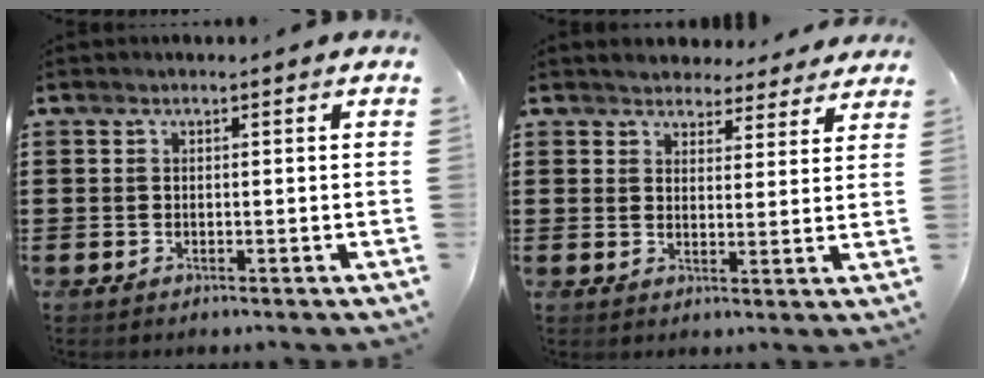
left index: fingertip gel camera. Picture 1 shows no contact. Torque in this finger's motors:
{"motor_torque": [2.14, 0.00, 0.52, 0.05]}